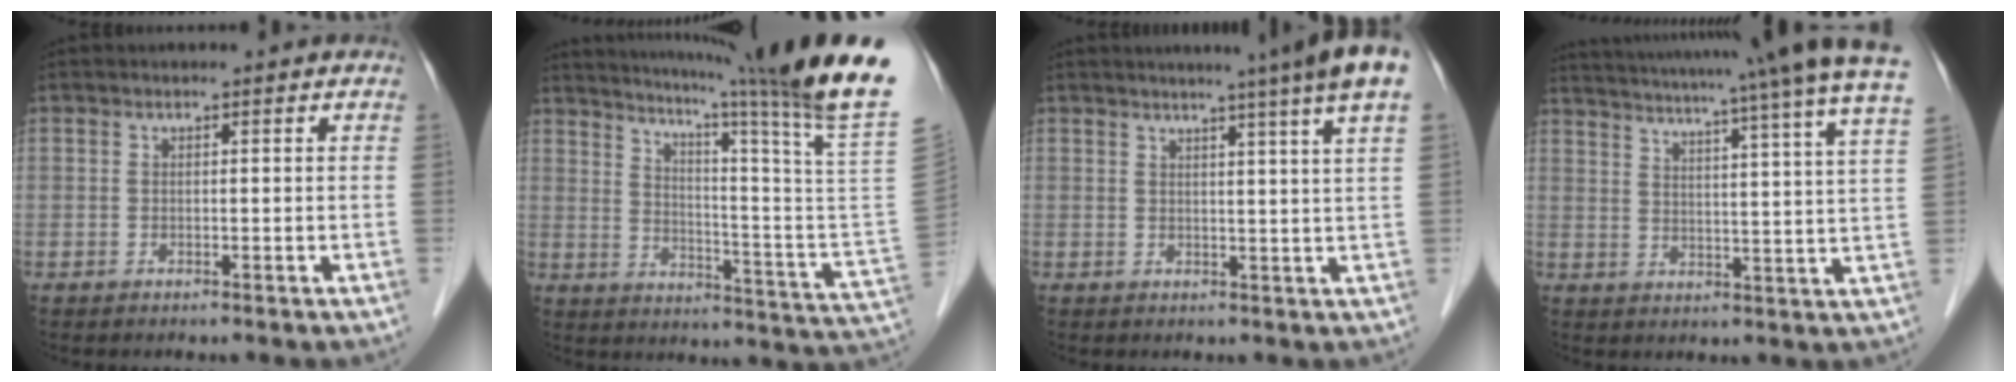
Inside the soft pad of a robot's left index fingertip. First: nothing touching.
{"total": 23.2, "force": [17.8, -3.8, 14.3], "torque": [-0.220, -0.088, 0.232]}
{"total": 8.6, "force": [6.0, -1.3, 6.0], "torque": [-0.080, 0.007, 0.051]}
{"total": 29.3, "force": [26.0, -0.9, 13.4], "torque": [-0.214, -0.052, 0.319]}